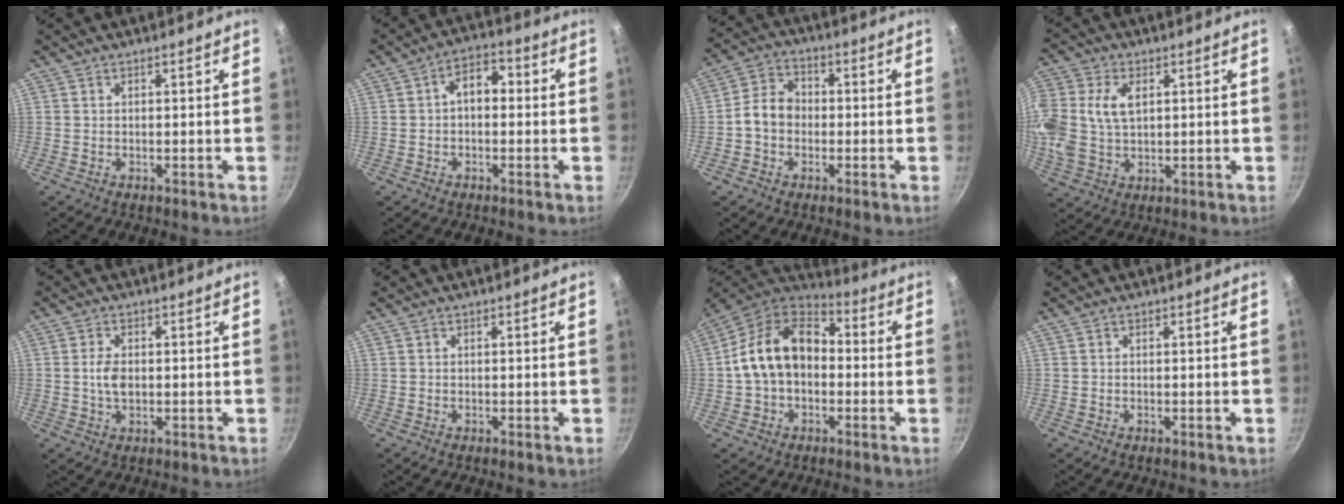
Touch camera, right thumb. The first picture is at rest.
{"total": 5.7, "force": [0.1, 3.8, 4.3], "torque": [-0.041, 0.019, -0.009]}
{"total": 7.0, "force": [-1.0, 5.6, 4.0], "torque": [-0.047, 0.025, -0.034]}
{"total": 13.8, "force": [2.7, 9.7, 9.5], "torque": [-0.218, 0.015, 0.050]}
{"total": 3.7, "force": [0.0, 2.3, 2.9], "torque": [-0.049, 0.003, -0.002]}
{"total": 0.0}
{"total": 15.7, "force": [-0.3, 11.2, 11.0], "torque": [-0.164, 0.045, -0.022]}
{"total": 0.0}